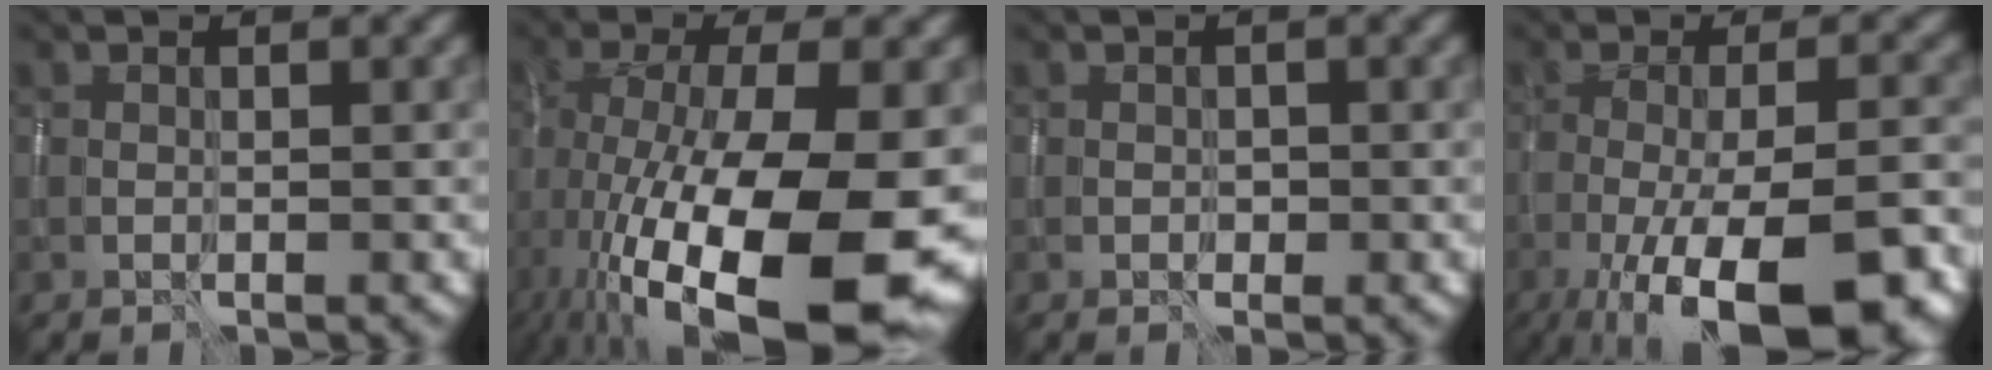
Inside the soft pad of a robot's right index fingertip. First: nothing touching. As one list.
[{"total": 17.5, "force": [-6.4, 6.4, 15.0], "torque": [-0.254, -0.029, -0.089]}, {"total": 0.6, "force": [-0.2, 0.5, 0.0], "torque": [0.002, -0.003, 0.000]}, {"total": 12.6, "force": [-6.4, 3.9, 10.1], "torque": [-0.164, -0.020, -0.097]}]